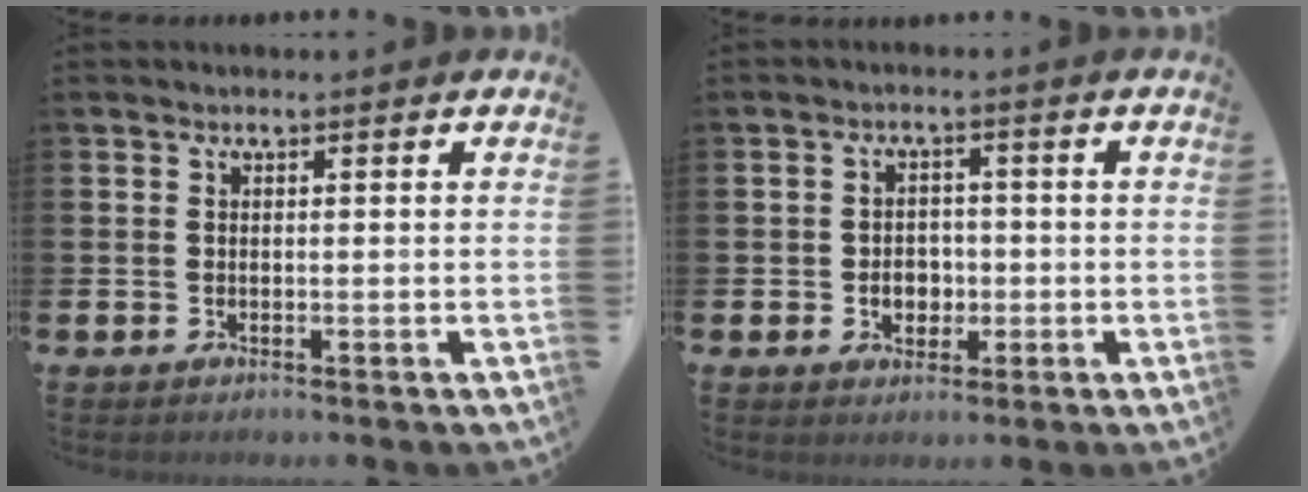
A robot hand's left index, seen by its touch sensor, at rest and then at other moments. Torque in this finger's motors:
{"motor_torque": [0.67, 0.18, 0.10, 0.06]}